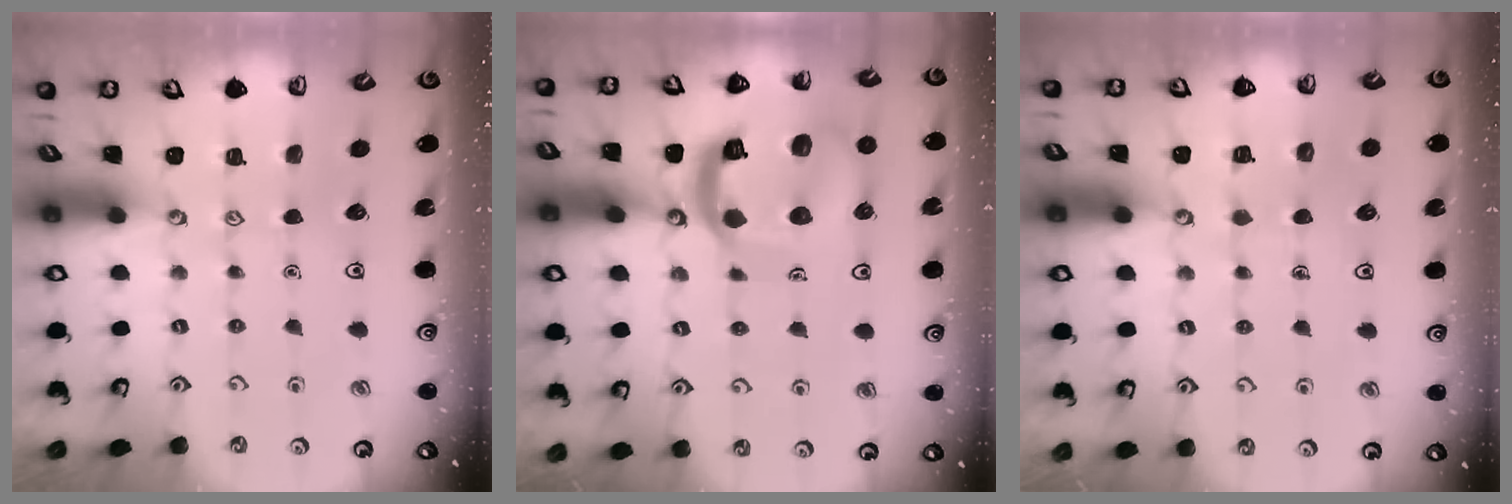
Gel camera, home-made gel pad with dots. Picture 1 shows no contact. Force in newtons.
{"total": 17.9, "press": 17.8, "slide": 1.9}
{"total": 4.4, "press": 4.4, "slide": 0.3}